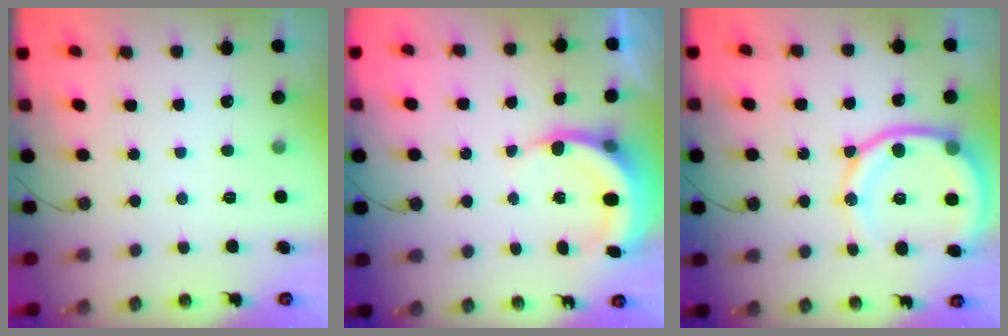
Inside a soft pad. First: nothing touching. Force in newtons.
{"total": 6.2, "press": 6.1, "slide": 1.5}
{"total": 15.2, "press": 15.1, "slide": 2.1}